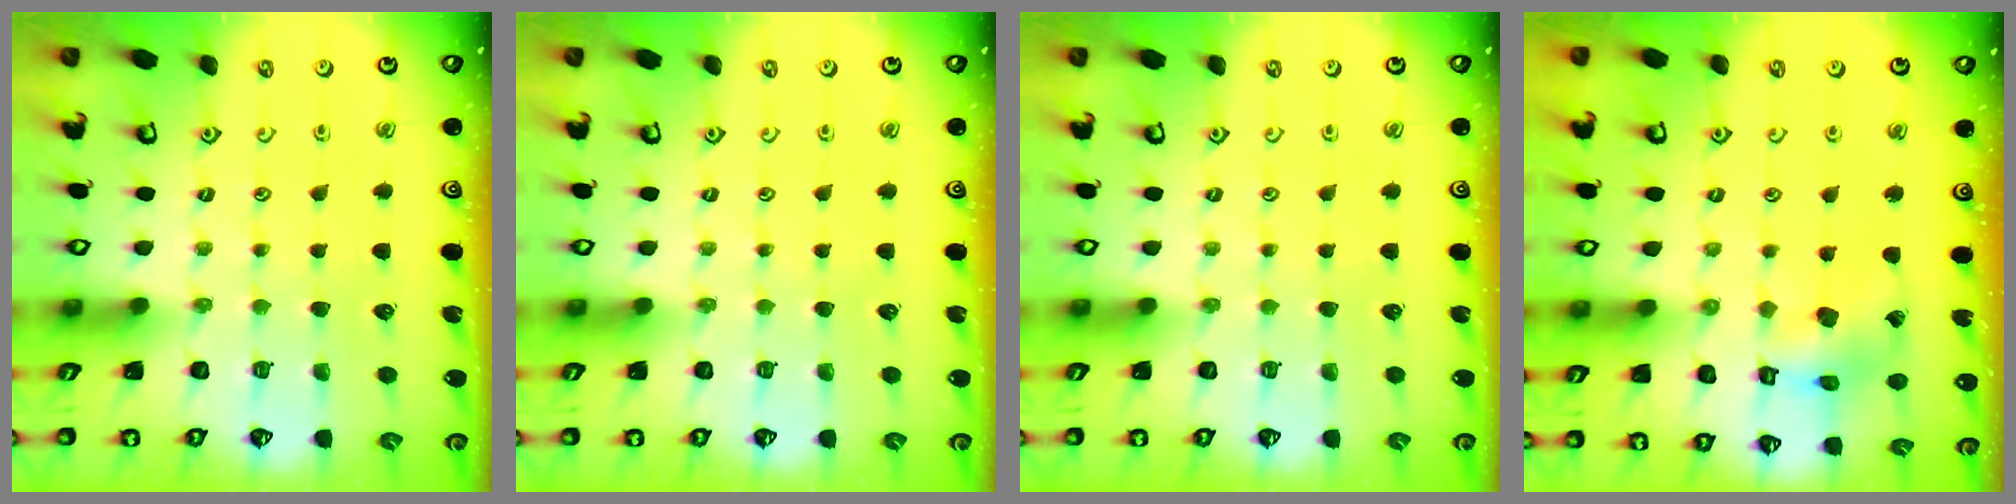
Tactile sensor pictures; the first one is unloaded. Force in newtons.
{"total": 0.0}
{"total": 0.0}
{"total": 10.0, "press": 9.9, "slide": 1.0}